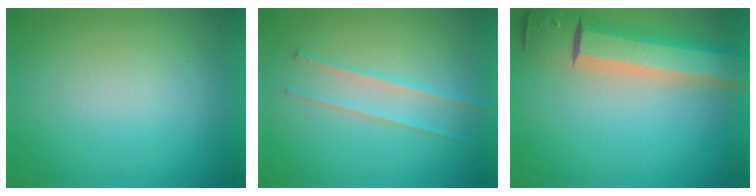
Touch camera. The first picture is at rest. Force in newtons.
{"total": 2.0}
{"total": 8.7}